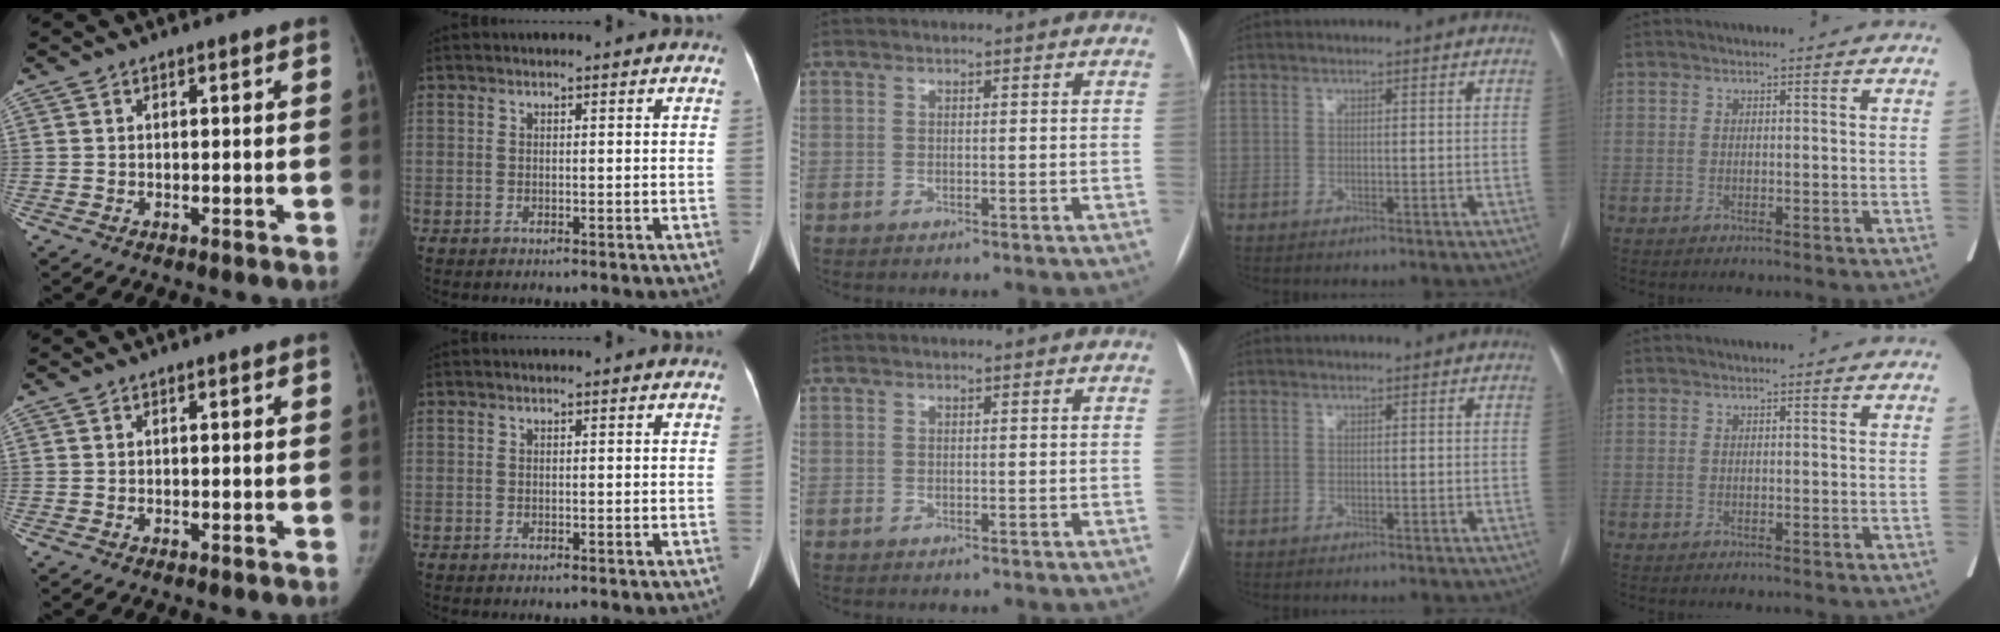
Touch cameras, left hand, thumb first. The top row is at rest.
{}